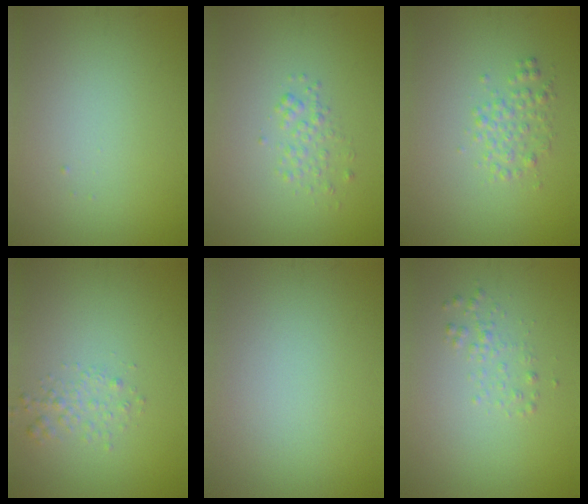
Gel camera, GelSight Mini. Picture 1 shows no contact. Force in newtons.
{"total": 1.5, "press": 1.5, "slide": 0.1}
{"total": 2.0, "press": 2.0, "slide": 0.1}
{"total": 1.6, "press": 1.6, "slide": 0.1}
{"total": 0.0}
{"total": 1.3, "press": 1.3, "slide": 0.0}